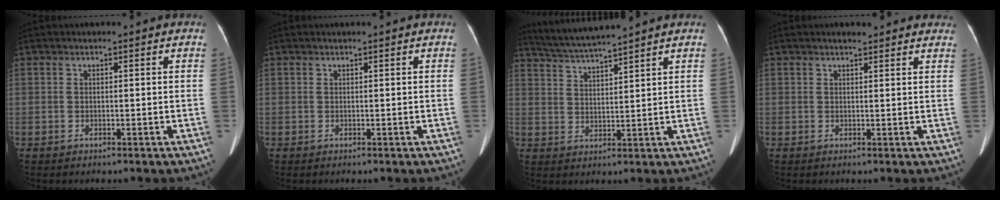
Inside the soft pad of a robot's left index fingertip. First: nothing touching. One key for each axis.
{"total": 0.0}
{"total": 6.9, "fx": 6.4, "fy": -1.5, "fz": 2.2, "tx": -0.051, "ty": 0.010, "tz": 0.123}
{"total": 4.4, "fx": 3.9, "fy": 1.3, "fz": 1.7, "tx": -0.013, "ty": 0.015, "tz": 0.040}